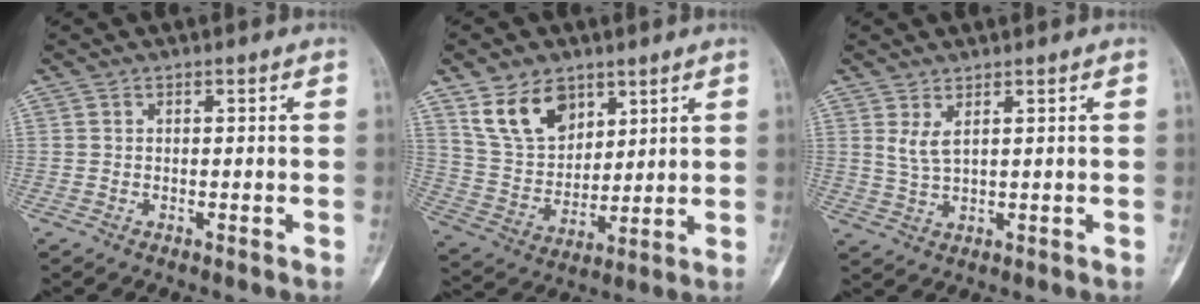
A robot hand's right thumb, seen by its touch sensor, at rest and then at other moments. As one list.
[{"total": 12.3, "force": [7.1, 8.0, 6.0], "torque": [-0.086, -0.035, 0.148]}, {"total": 3.3, "force": [1.6, 1.0, 2.8], "torque": [-0.061, -0.012, 0.040]}]